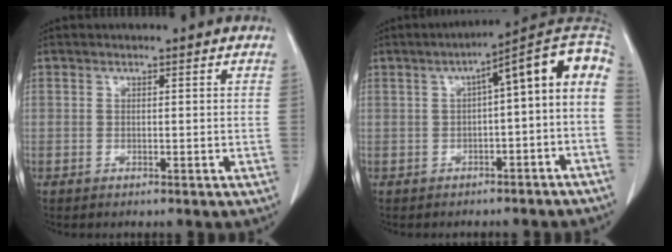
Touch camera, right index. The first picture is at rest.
{"total": 11.6, "force": [-0.3, 2.0, 11.4], "torque": [-0.156, 0.046, -0.006]}